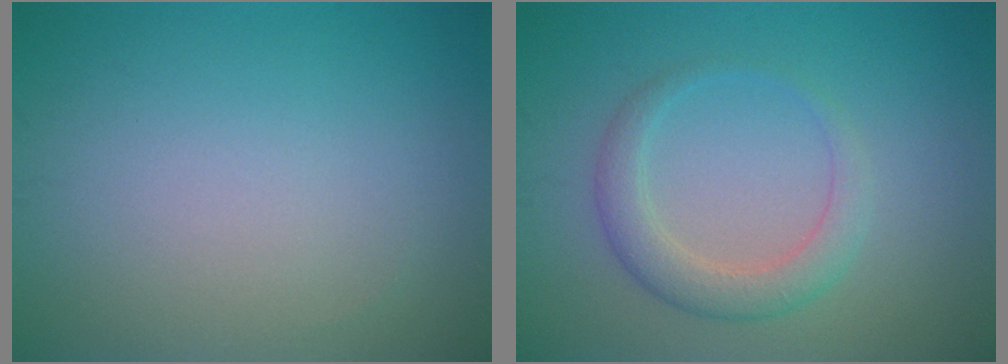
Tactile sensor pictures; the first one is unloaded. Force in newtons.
{"total": 3.0, "press": 3.0, "slide": 0.1}